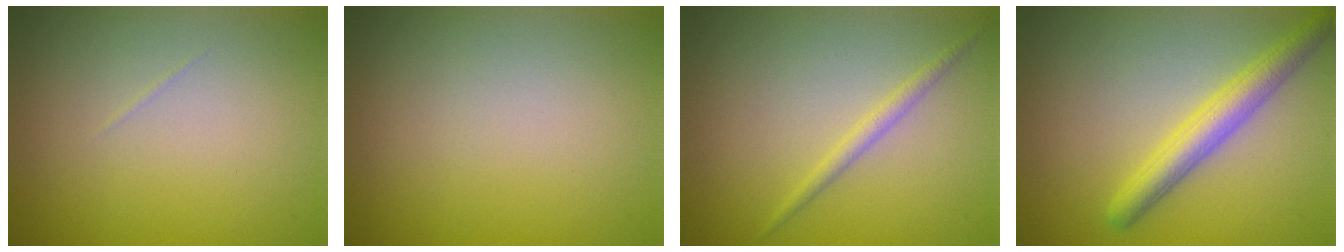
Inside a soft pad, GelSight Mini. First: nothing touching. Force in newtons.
{"total": 0.0}
{"total": 1.3, "press": 1.3, "slide": 0.0}
{"total": 3.8, "press": 3.8, "slide": 0.1}